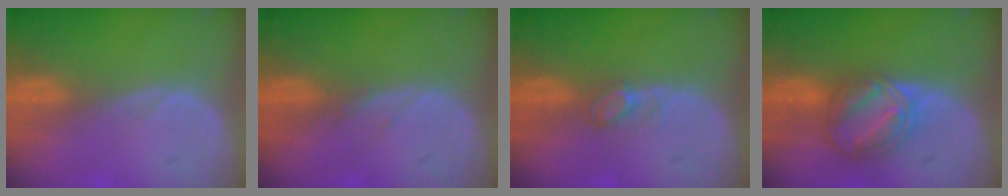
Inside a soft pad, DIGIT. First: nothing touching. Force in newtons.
{"total": 0.6, "press": 0.5, "slide": 0.1}
{"total": 2.2, "press": 2.2, "slide": 0.3}
{"total": 8.3, "press": 7.0, "slide": 4.4}